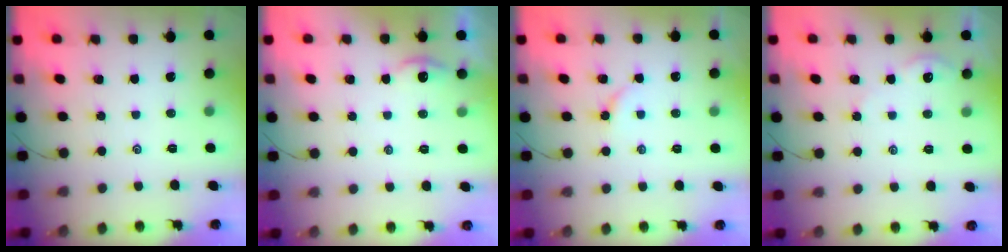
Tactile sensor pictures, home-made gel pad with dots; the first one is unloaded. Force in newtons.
{"total": 2.6, "press": 2.6, "slide": 0.3}
{"total": 3.3, "press": 3.3, "slide": 0.4}
{"total": 1.7, "press": 1.7, "slide": 0.3}